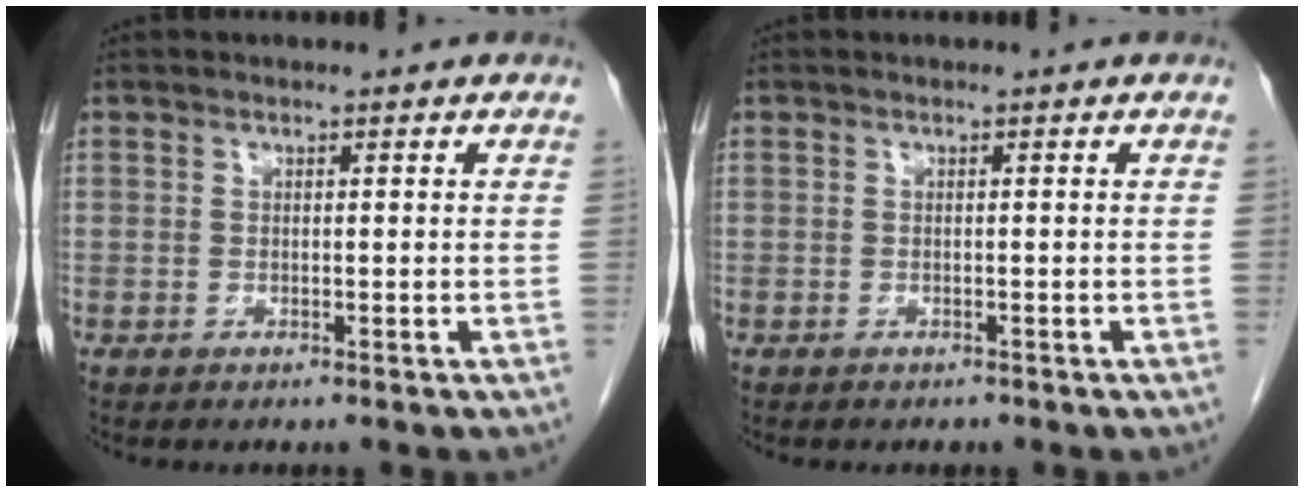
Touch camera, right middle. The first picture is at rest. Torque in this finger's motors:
{"motor_torque": [-0.03, 0.03, 0.00, 0.00]}